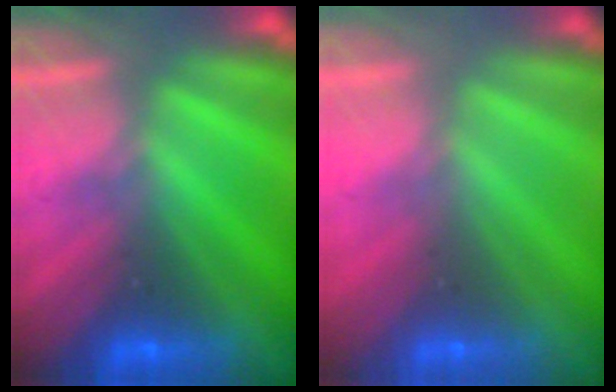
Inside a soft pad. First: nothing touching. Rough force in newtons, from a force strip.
{"total": 2.9}